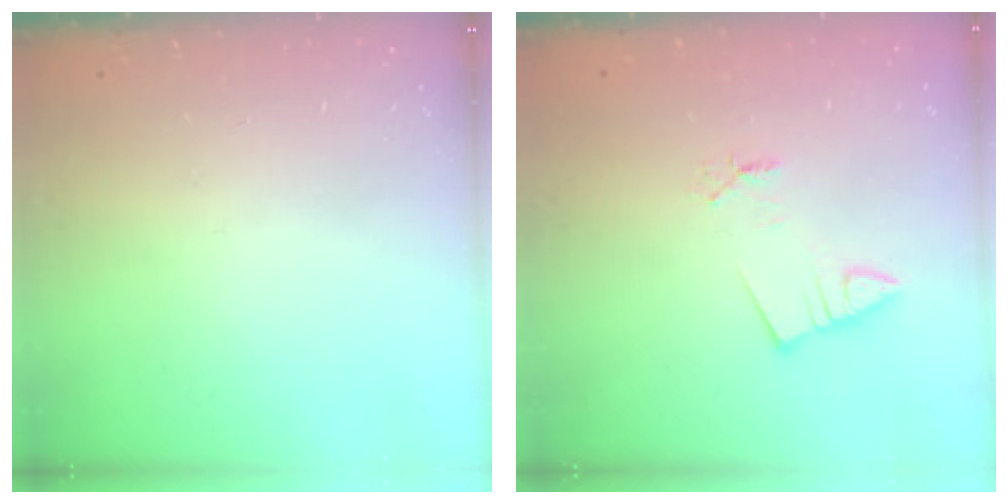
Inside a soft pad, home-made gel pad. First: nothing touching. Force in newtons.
{"total": 2.2, "press": 2.1, "slide": 0.2}